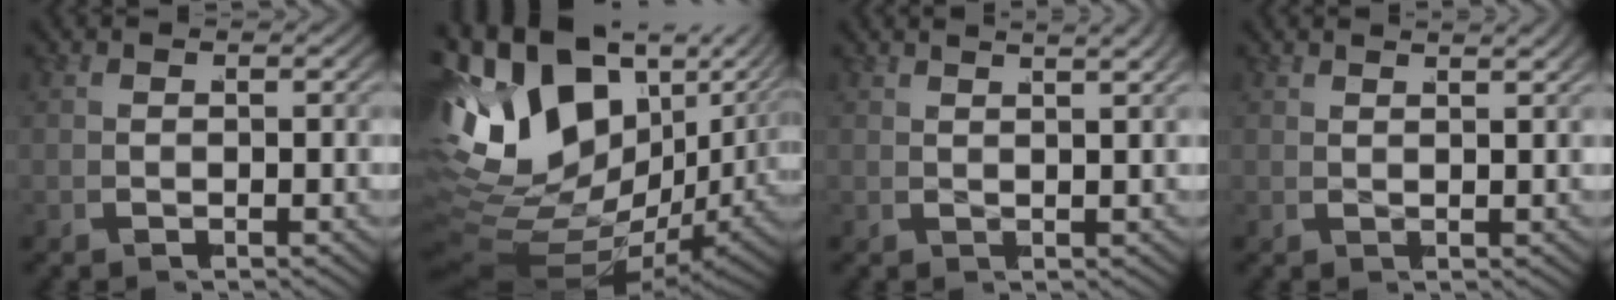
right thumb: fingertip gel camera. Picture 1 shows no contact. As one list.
[{"total": 18.4, "force": [-1.8, 12.9, 13.0], "torque": [-0.271, -0.063, -0.005]}, {"total": 2.5, "force": [2.1, 0.2, 1.3], "torque": [-0.005, 0.009, 0.031]}, {"total": 1.7, "force": [1.6, -0.1, 0.5], "torque": [0.004, 0.005, 0.027]}]